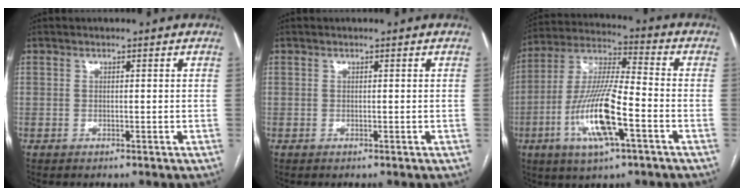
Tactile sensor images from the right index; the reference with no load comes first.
{"total": 0.0}
{"total": 15.0, "force": [-5.2, 2.4, 13.9], "torque": [-0.284, -0.006, -0.095]}